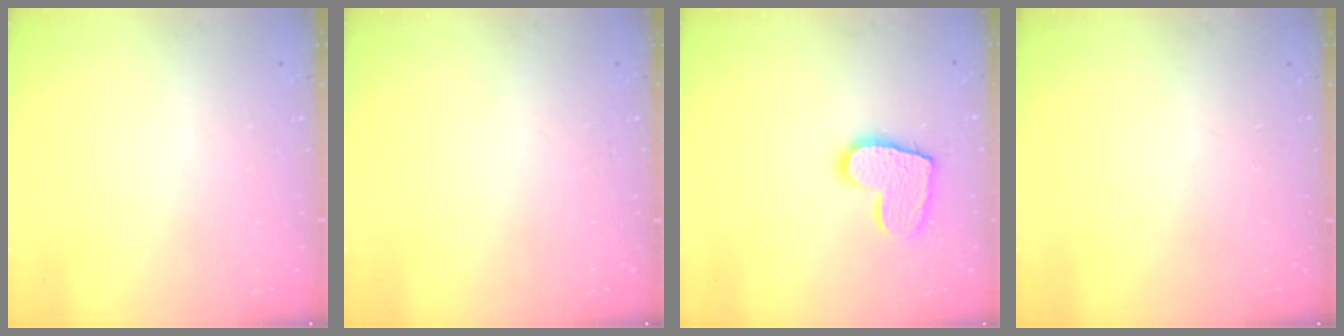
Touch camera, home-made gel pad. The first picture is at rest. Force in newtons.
{"total": 0.0}
{"total": 11.6, "press": 11.6, "slide": 0.8}
{"total": 0.0}